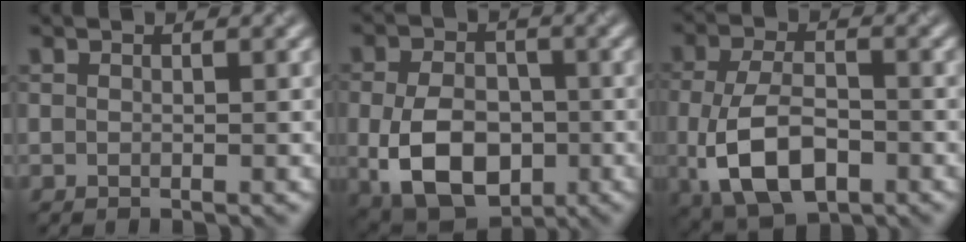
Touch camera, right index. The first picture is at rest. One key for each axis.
{"total": 8.6, "fx": -1.8, "fy": 5.9, "fz": 6.0, "tx": -0.125, "ty": -0.014, "tz": -0.031}
{"total": 7.5, "fx": -2.1, "fy": 4.3, "fz": 5.8, "tx": -0.124, "ty": -0.006, "tz": -0.040}